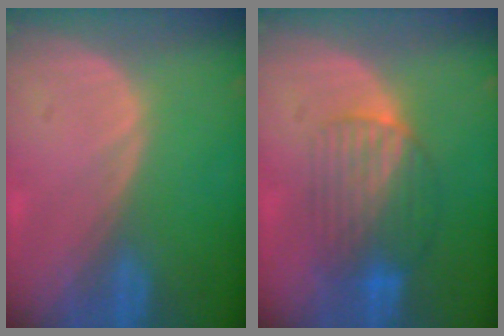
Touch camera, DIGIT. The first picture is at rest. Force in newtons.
{"total": 7.1, "press": 7.0, "slide": 1.5}